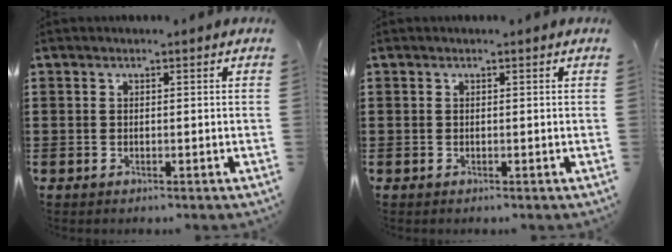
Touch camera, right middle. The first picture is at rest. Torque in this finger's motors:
{"motor_torque": [-0.22, -0.14, 0.02, -0.01]}